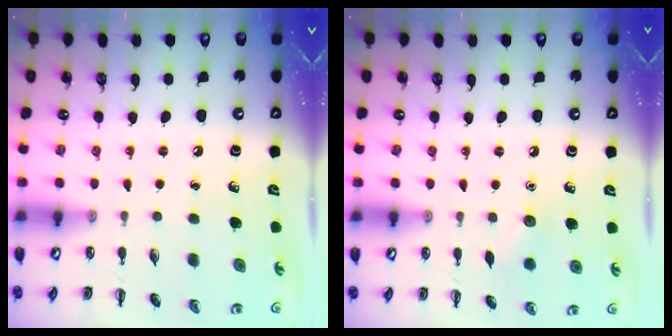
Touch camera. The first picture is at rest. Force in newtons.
{"total": 5.5, "press": 5.3, "slide": 1.6}